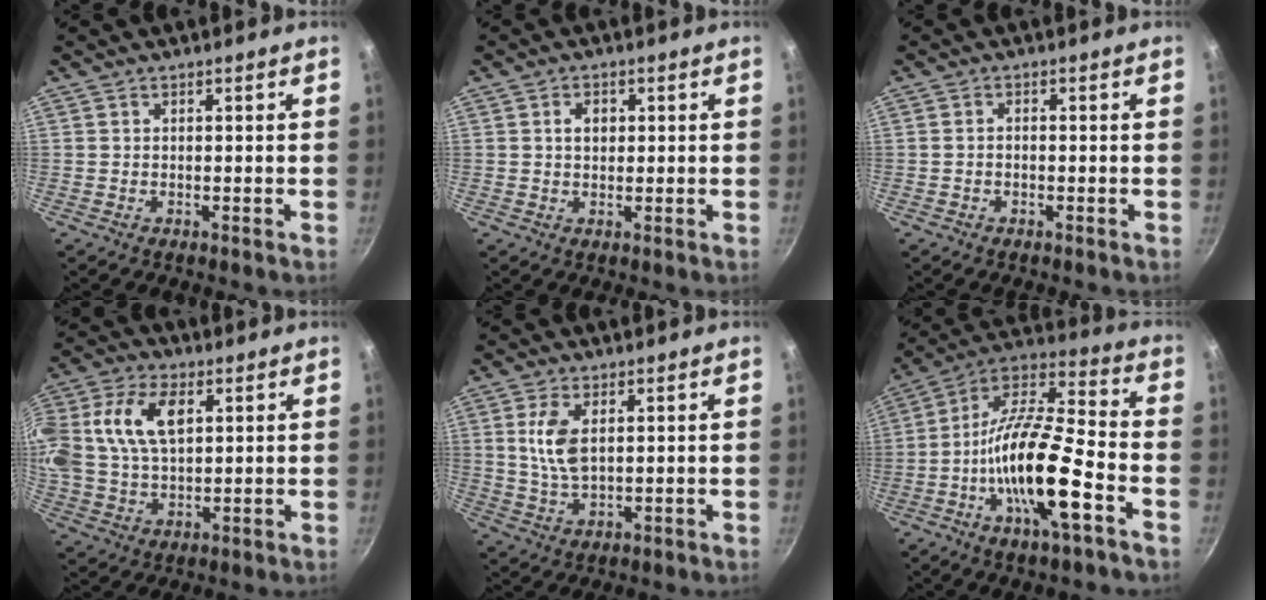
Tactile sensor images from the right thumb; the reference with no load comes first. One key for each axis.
{"total": 2.9, "fx": 0.6, "fy": 2.2, "fz": 1.8, "tx": -0.015, "ty": 0.002, "tz": 0.009}
{"total": 1.0, "fx": -0.5, "fy": 0.6, "fz": 0.7, "tx": -0.016, "ty": 0.011, "tz": -0.009}
{"total": 17.9, "fx": 4.9, "fy": 11.4, "fz": 12.9, "tx": -0.276, "ty": 0.022, "tz": 0.086}
{"total": 7.1, "fx": 1.7, "fy": 3.6, "fz": 5.9, "tx": -0.115, "ty": -0.009, "tz": 0.036}
{"total": 19.7, "fx": -7.0, "fy": 5.6, "fz": 17.6, "tx": -0.310, "ty": 0.040, "tz": -0.143}